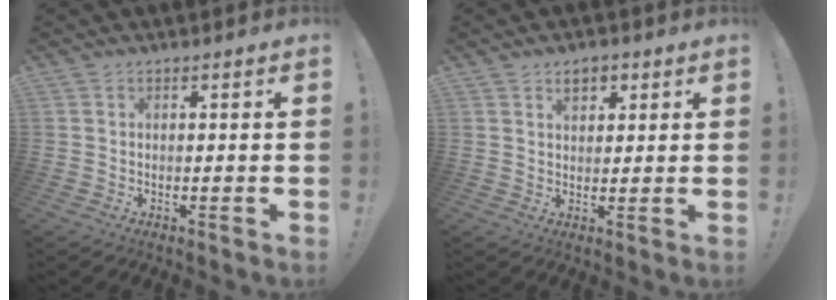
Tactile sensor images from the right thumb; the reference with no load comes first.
{"total": 4.1, "force": [2.2, 2.8, 2.2], "torque": [-0.022, -0.004, 0.035]}